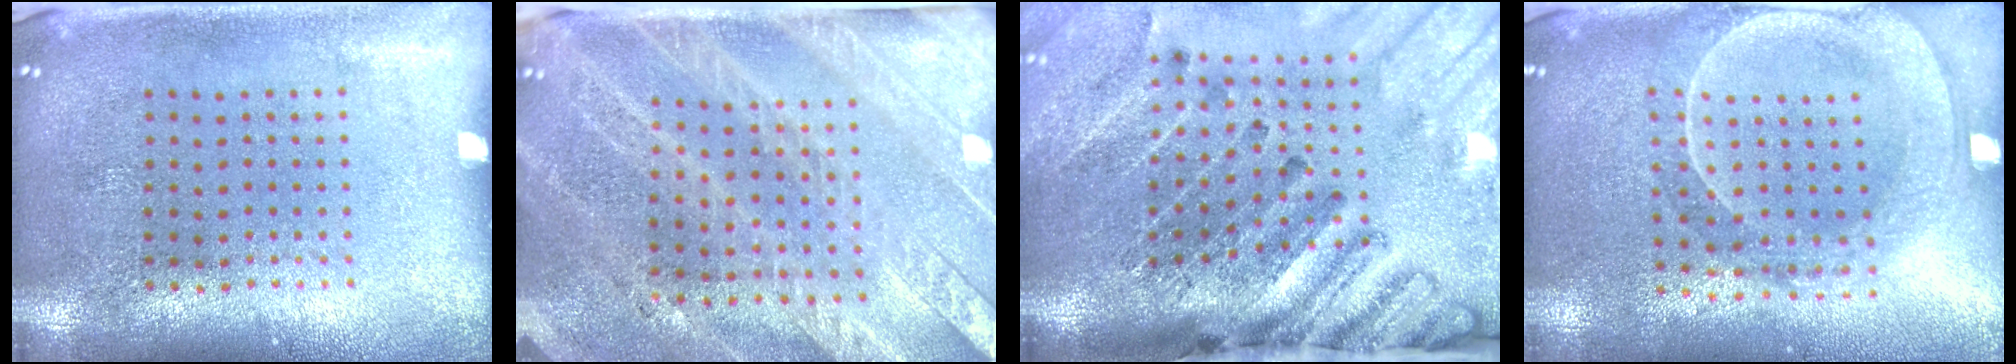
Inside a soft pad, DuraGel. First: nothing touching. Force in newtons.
{"total": 3.4, "press": 3.0, "slide": 1.6}
{"total": 3.5, "press": 2.9, "slide": 1.9}
{"total": 2.0, "press": 1.9, "slide": 0.7}